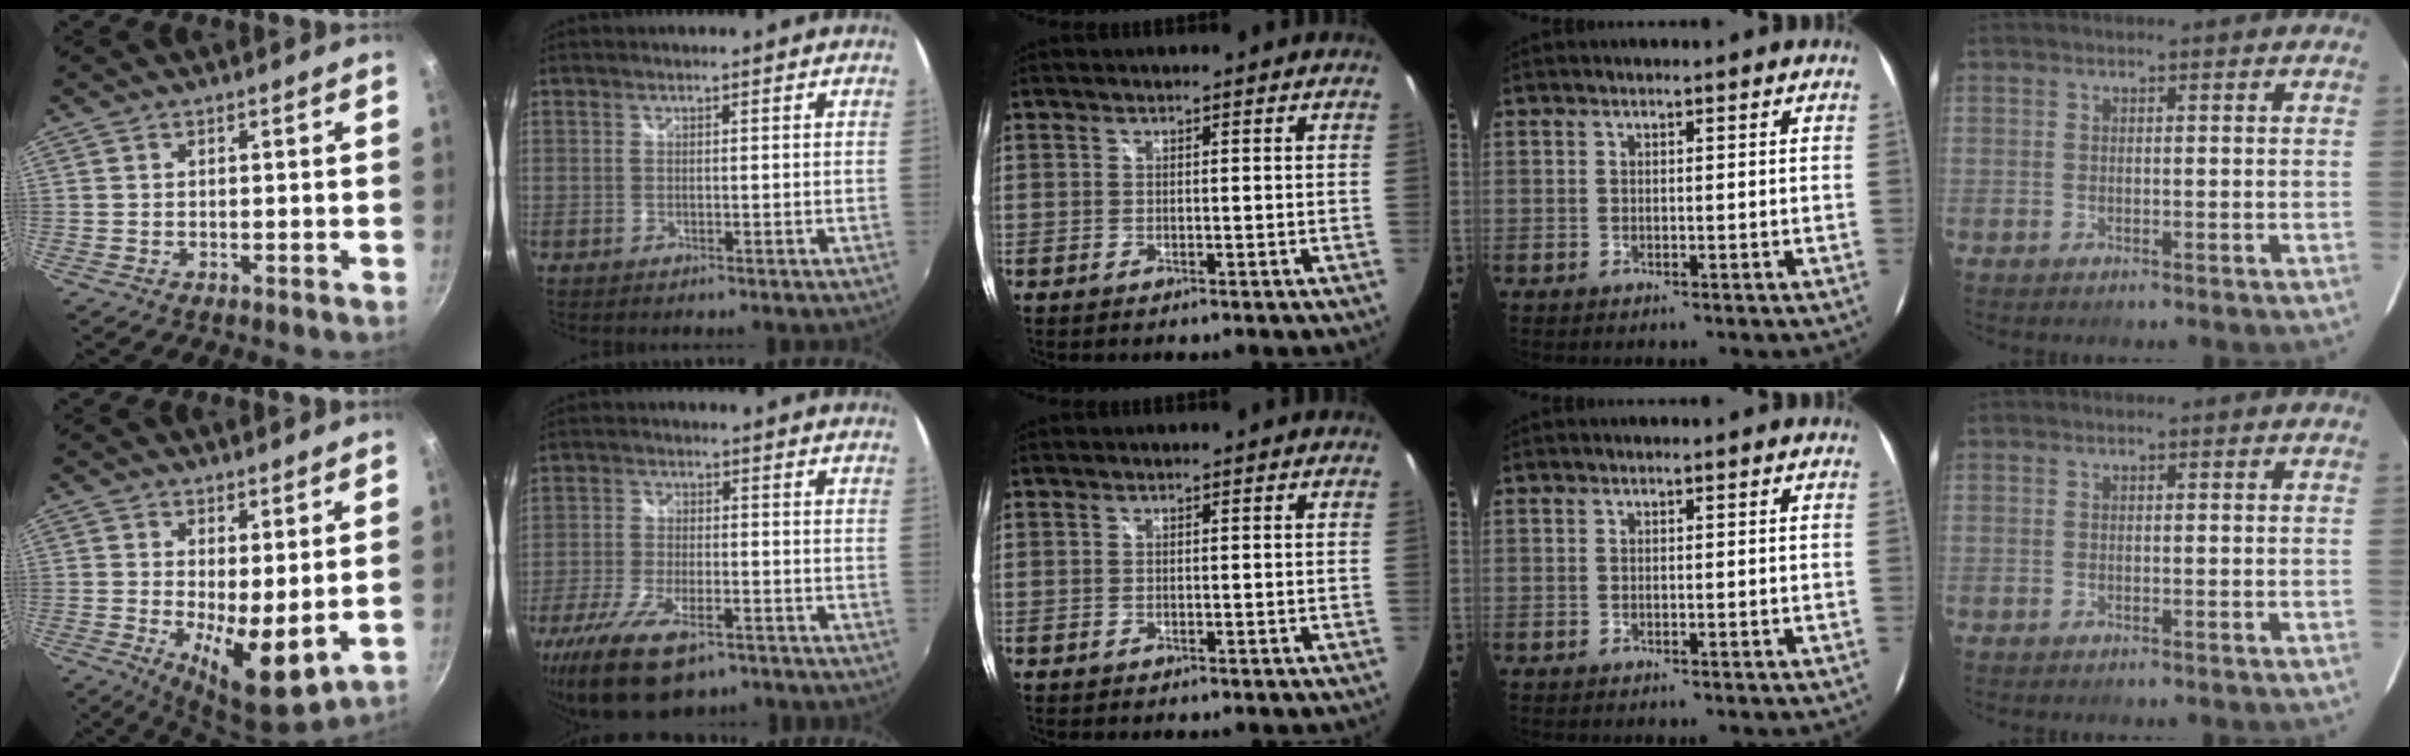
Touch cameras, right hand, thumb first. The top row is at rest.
{"thumb": {"total": 9.7, "force": [0.4, 3.4, 9.0], "torque": [-0.128, -0.027, 0.012]}, "index": {"total": 14.5, "force": [-9.4, 5.8, 9.3], "torque": [-0.211, -0.042, -0.168]}}